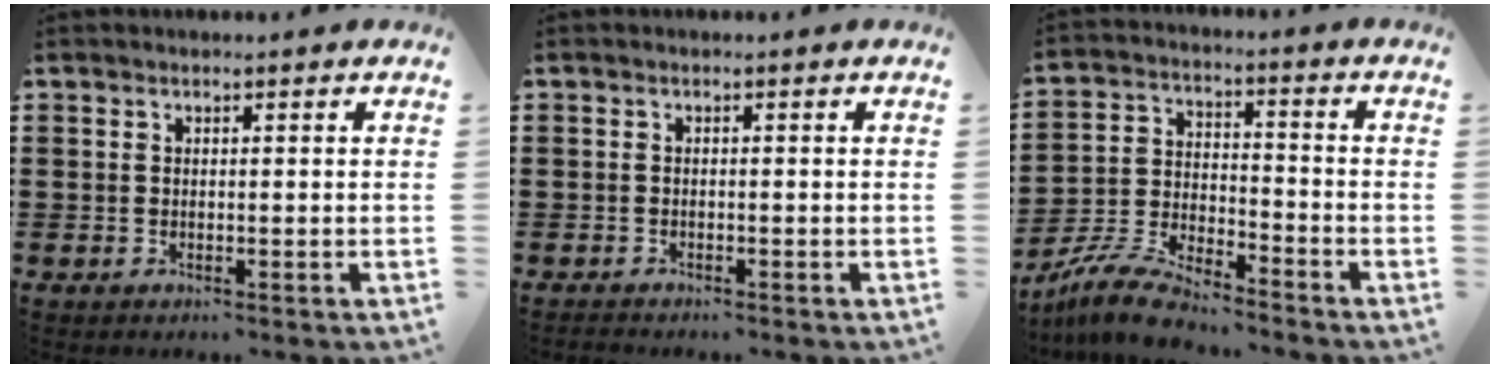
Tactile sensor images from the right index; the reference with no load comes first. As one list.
[{"total": 0.7, "force": [-0.7, 0.1, -0.1], "torque": [0.000, 0.001, -0.015]}, {"total": 7.2, "force": [-6.8, 0.5, 2.4], "torque": [-0.059, 0.000, -0.132]}]